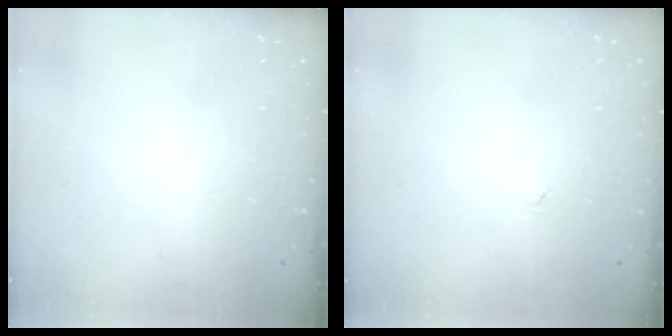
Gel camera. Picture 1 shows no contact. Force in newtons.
{"total": 2.6, "press": 2.6, "slide": 0.3}